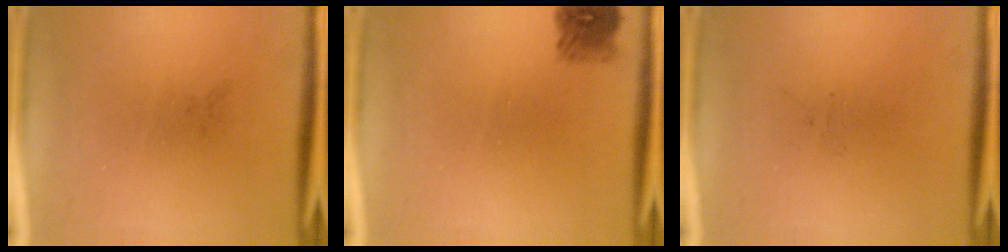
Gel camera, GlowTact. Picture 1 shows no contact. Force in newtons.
{"total": 2.1}
{"total": 0.0}